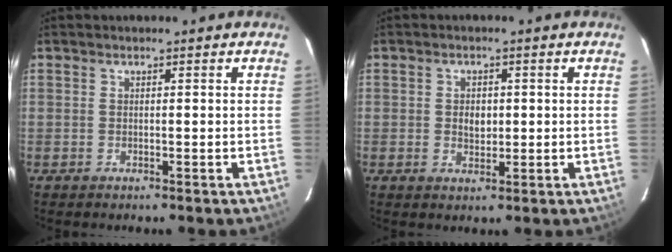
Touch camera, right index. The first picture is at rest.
{"total": 2.9, "force": [0.0, 2.2, 1.9], "torque": [-0.030, 0.004, 0.001]}